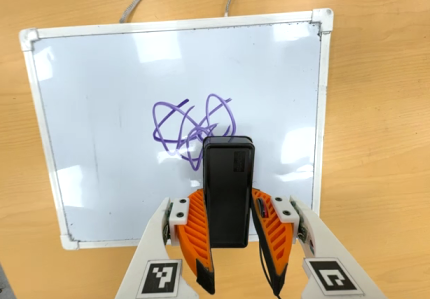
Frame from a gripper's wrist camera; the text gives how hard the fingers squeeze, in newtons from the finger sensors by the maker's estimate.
{"total": 4.6, "left": 2.9, "right": 6.3}